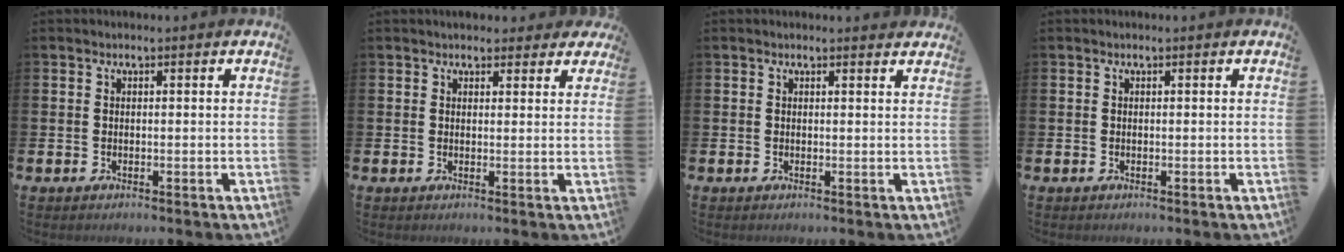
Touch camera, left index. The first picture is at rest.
{"total": 2.3, "force": [2.1, 1.1, 0.1], "torque": [0.010, -0.006, 0.034]}
{"total": 0.7, "force": [0.6, 0.0, 0.1], "torque": [0.005, -0.003, 0.011]}
{"total": 0.0}